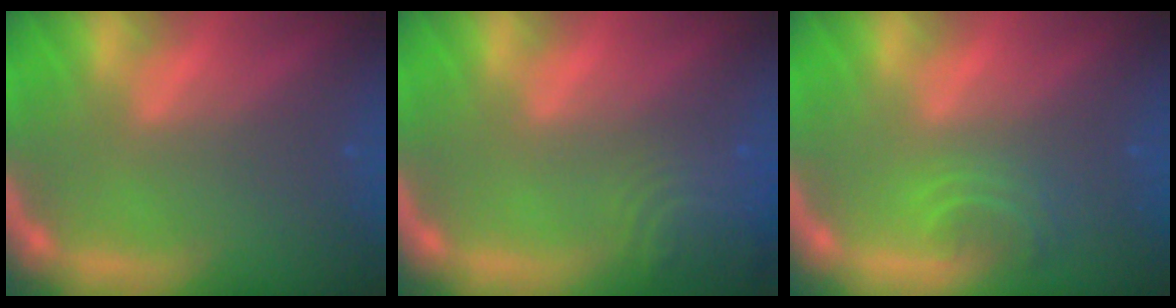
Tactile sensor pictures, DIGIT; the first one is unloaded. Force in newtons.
{"total": 5.0}
{"total": 2.4}